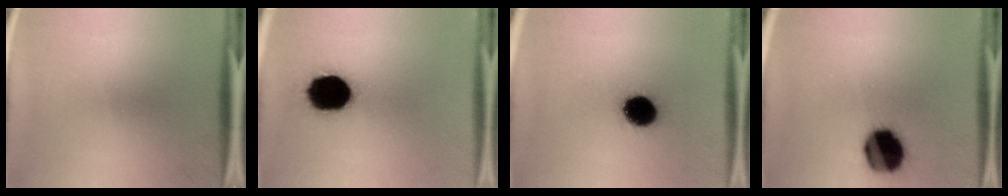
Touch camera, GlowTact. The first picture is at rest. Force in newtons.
{"total": 19.2}
{"total": 11.1}
{"total": 15.6}